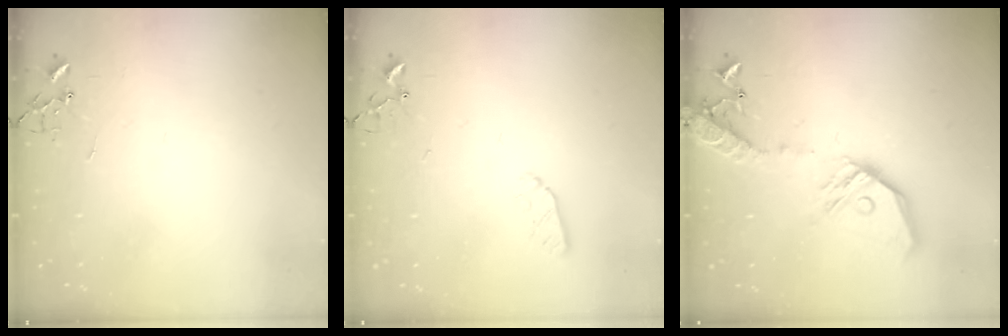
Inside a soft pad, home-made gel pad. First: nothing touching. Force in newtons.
{"total": 5.0, "press": 4.9, "slide": 0.9}
{"total": 18.2, "press": 17.9, "slide": 3.1}